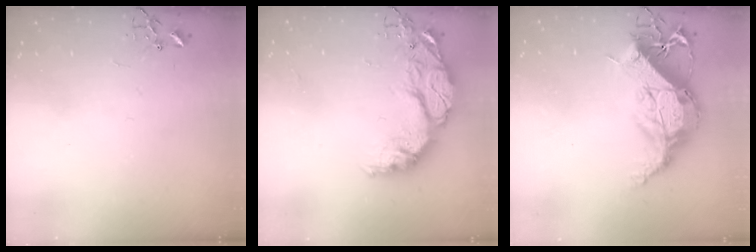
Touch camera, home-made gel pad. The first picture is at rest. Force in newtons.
{"total": 18.6, "press": 18.5, "slide": 1.4}
{"total": 19.0, "press": 18.9, "slide": 1.8}